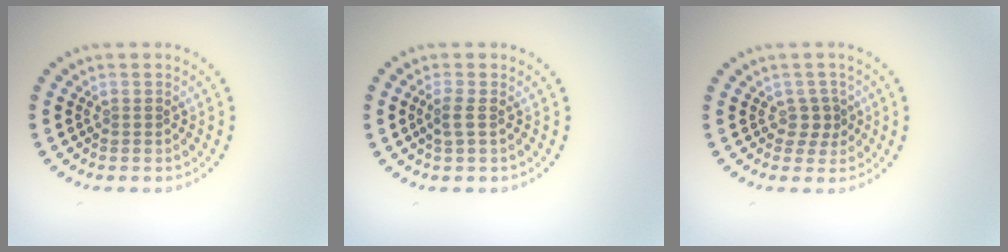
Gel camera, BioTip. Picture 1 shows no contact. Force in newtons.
{"total": 1.5, "press": 1.2, "slide": 0.8}
{"total": 1.4, "press": 1.1, "slide": 0.8}